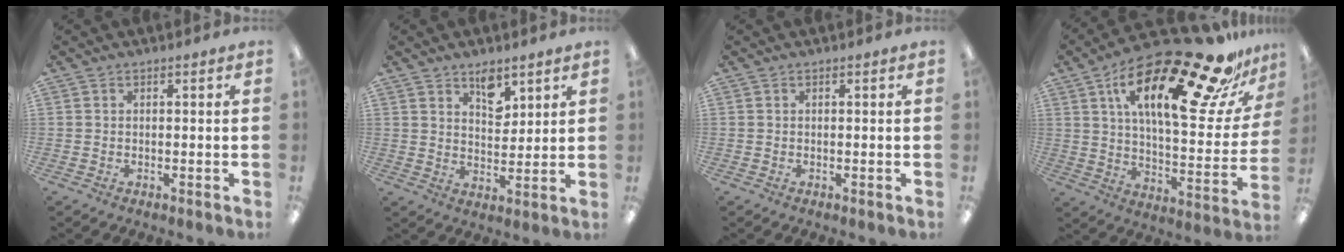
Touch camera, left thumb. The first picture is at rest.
{"total": 6.3, "force": [4.6, 3.2, 2.8], "torque": [-0.020, -0.027, 0.076]}
{"total": 0.0}
{"total": 29.2, "force": [17.6, 9.0, 21.5], "torque": [-0.327, -0.105, 0.276]}